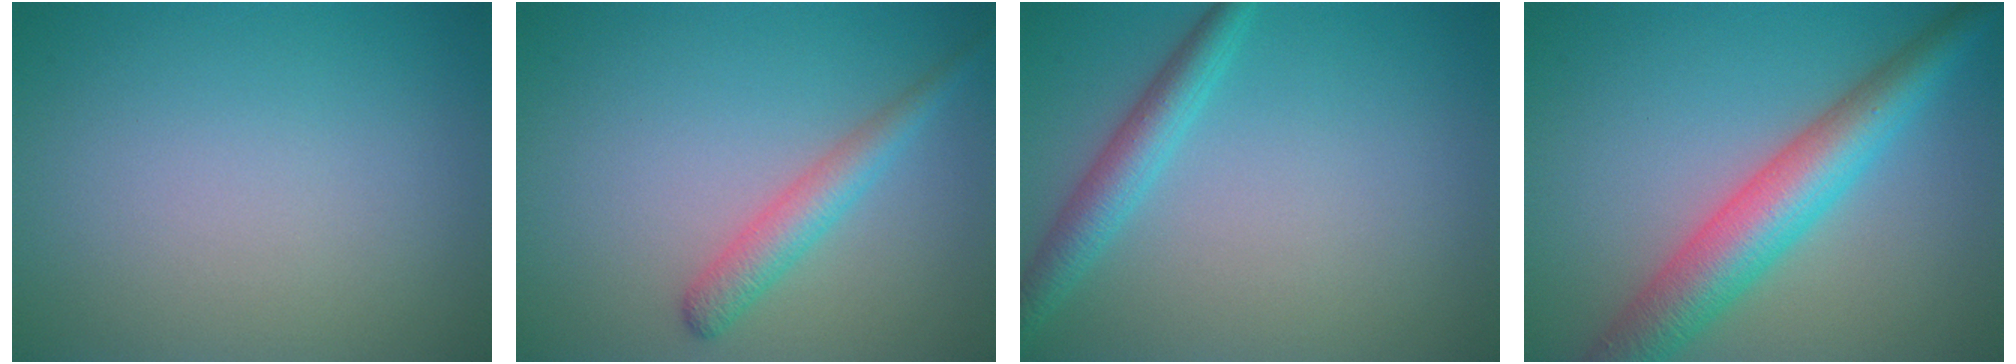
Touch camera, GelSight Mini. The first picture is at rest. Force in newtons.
{"total": 2.7, "press": 2.7, "slide": 0.1}
{"total": 2.8, "press": 2.8, "slide": 0.1}
{"total": 6.9, "press": 6.9, "slide": 0.1}